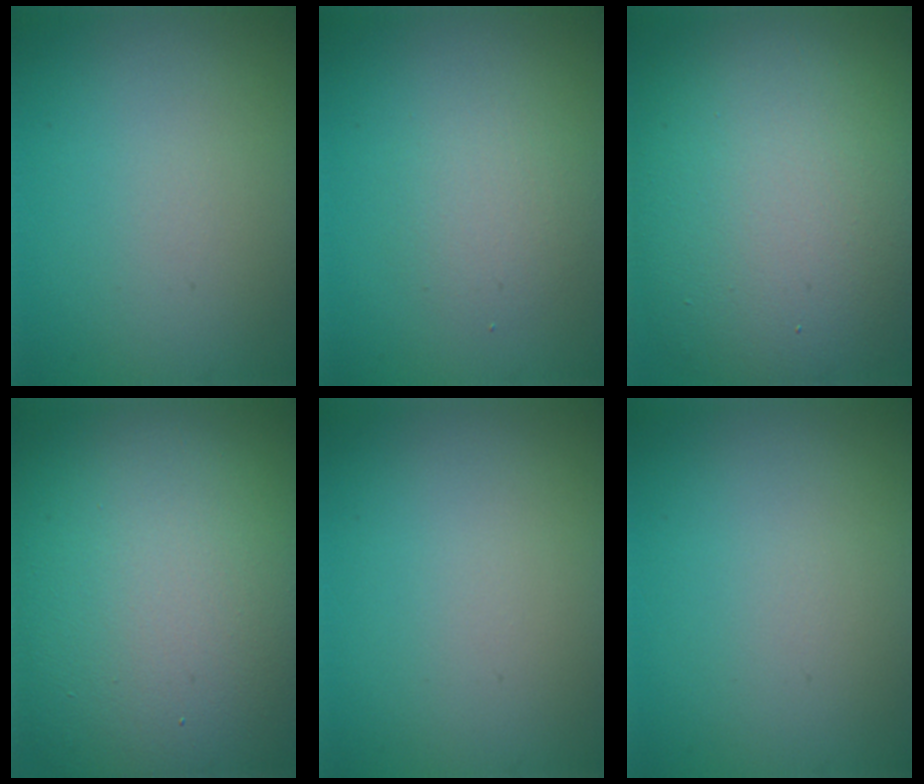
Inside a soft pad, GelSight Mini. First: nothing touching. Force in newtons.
{"total": 2.2, "press": 2.2, "slide": 0.1}
{"total": 15.3, "press": 15.3, "slide": 1.0}
{"total": 20.6, "press": 20.5, "slide": 1.3}
{"total": 0.0}
{"total": 0.0}